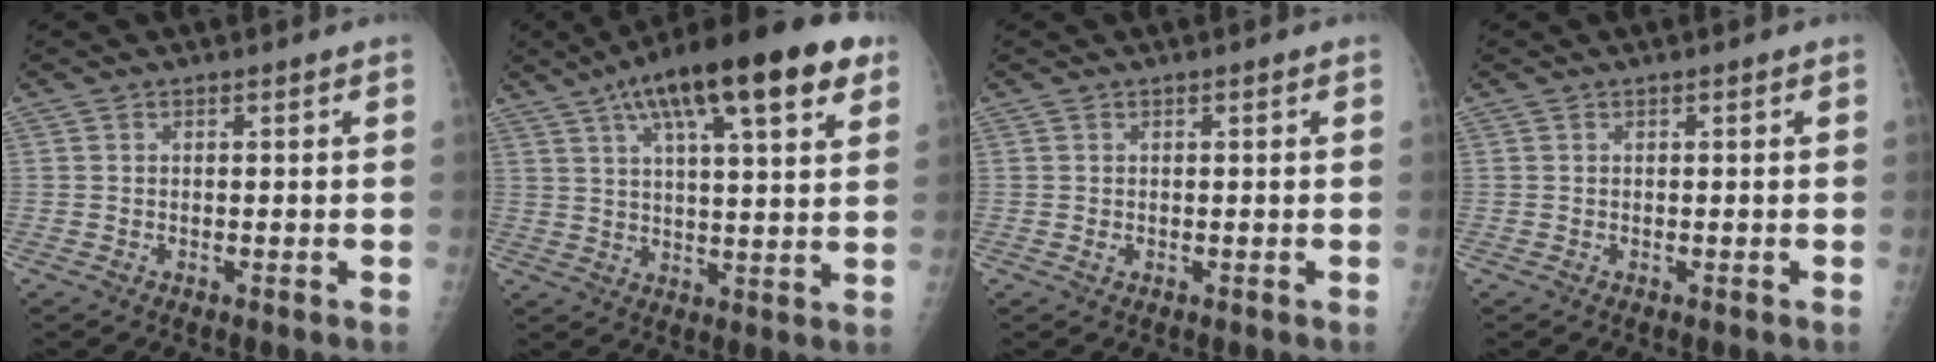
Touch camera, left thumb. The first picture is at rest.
{"total": 21.3, "force": [11.2, 5.9, 17.1], "torque": [-0.255, 0.001, 0.168]}
{"total": 0.6, "force": [0.1, 0.4, 0.5], "torque": [-0.004, 0.000, 0.004]}
{"total": 0.0}